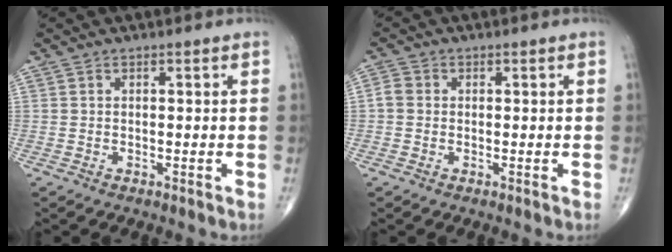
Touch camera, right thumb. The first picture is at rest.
{"total": 2.2, "force": [-0.1, 1.9, 1.1], "torque": [-0.016, 0.006, -0.007]}